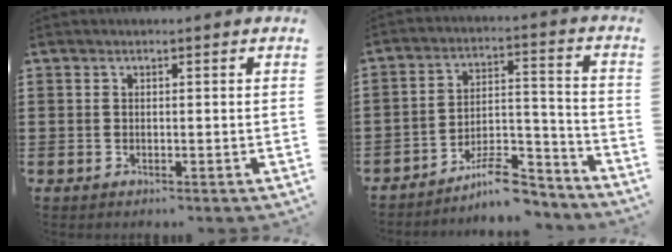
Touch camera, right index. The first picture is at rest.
{"total": 10.1, "force": [-8.2, 3.1, 5.0], "torque": [-0.063, 0.044, -0.147]}